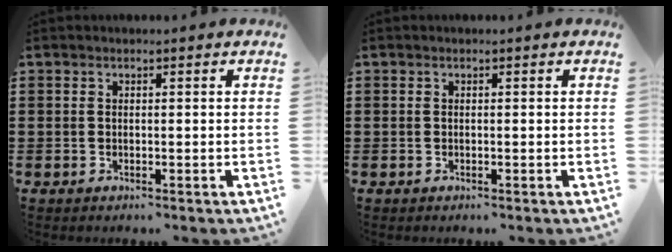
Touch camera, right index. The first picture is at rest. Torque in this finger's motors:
{"motor_torque": [-0.01, 0.01, 0.00, 0.00]}